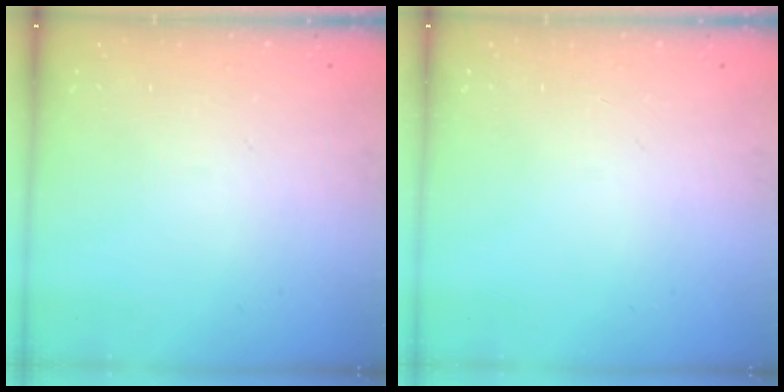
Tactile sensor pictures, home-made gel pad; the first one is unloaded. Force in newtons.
{"total": 0.0}